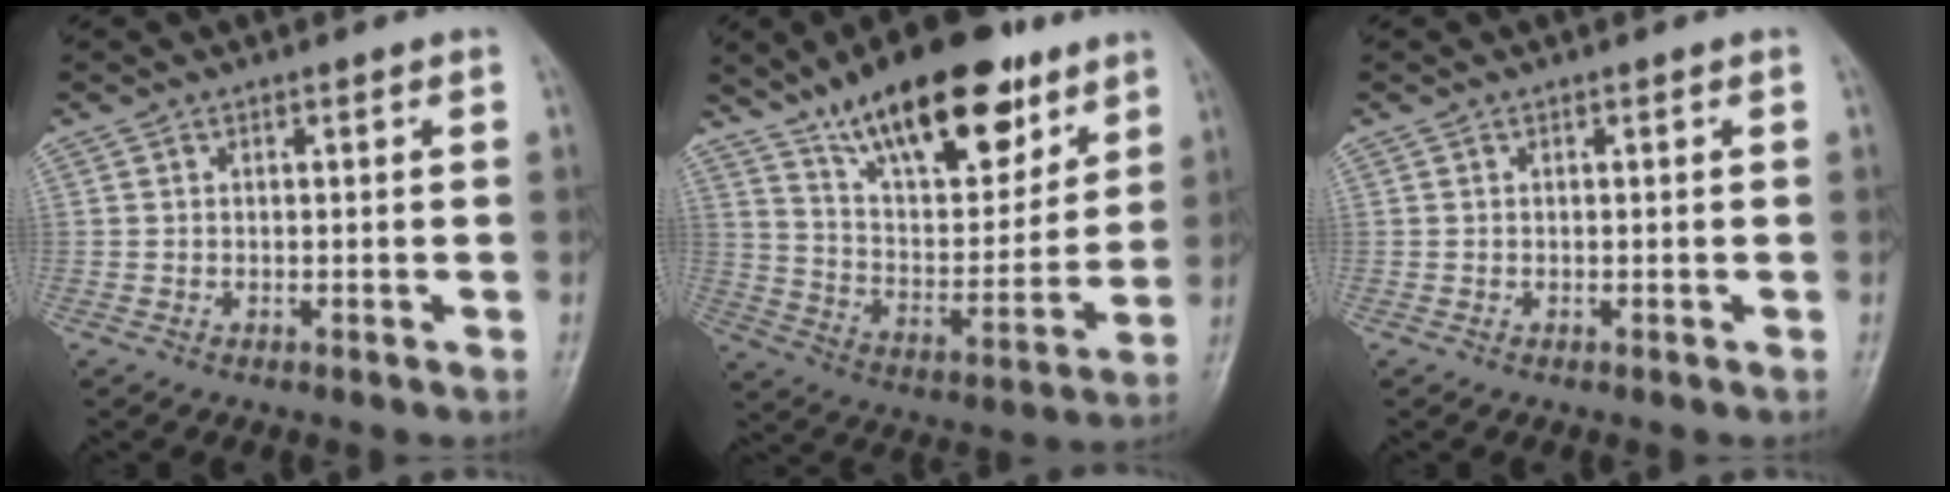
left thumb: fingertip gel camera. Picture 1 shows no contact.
{"total": 23.5, "force": [15.4, 9.5, 15.1], "torque": [-0.193, -0.058, 0.259]}
{"total": 0.0}